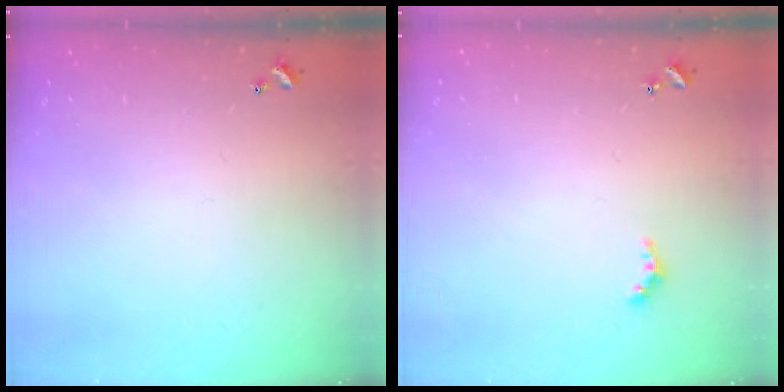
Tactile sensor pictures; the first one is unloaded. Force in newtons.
{"total": 2.5, "press": 2.4, "slide": 0.4}